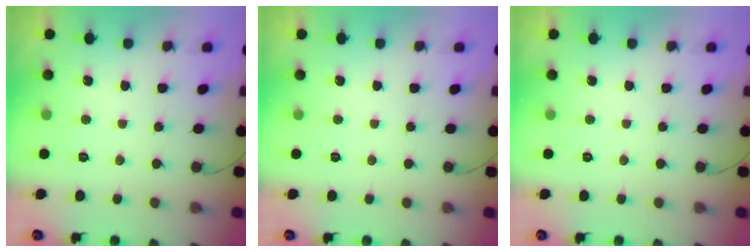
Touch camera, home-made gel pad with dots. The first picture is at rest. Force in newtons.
{"total": 0.0}
{"total": 0.0}